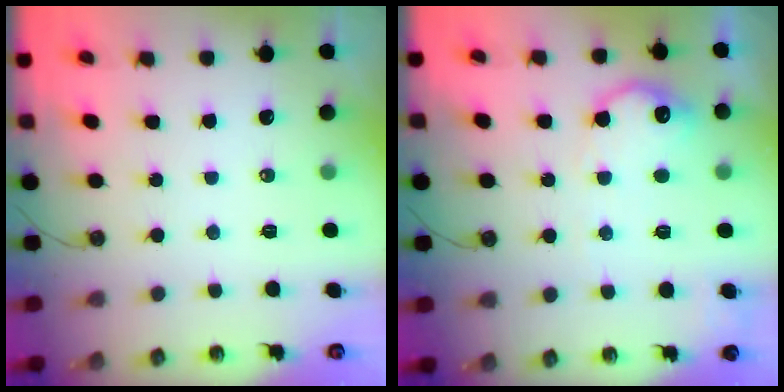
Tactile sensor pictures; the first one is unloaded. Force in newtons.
{"total": 11.9, "press": 11.9, "slide": 0.5}